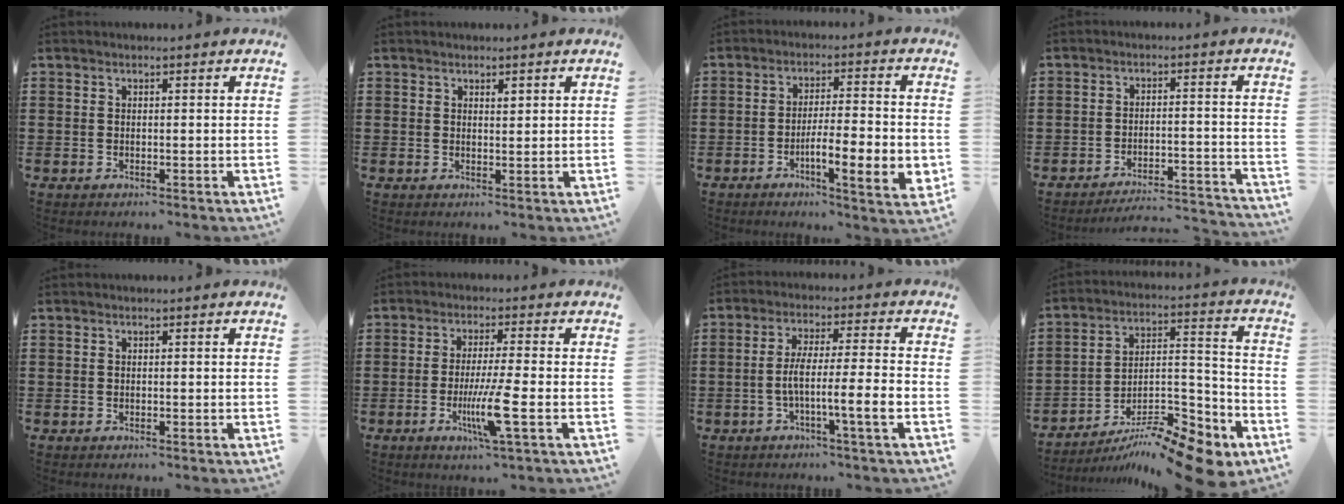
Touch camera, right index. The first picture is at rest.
{"total": 1.0, "force": [0.8, 0.4, 0.4], "torque": [-0.009, 0.002, 0.015]}
{"total": 8.2, "force": [-2.9, 1.5, 7.5], "torque": [-0.121, -0.006, -0.051]}
{"total": 4.0, "force": [-3.9, 0.3, 0.9], "torque": [-0.020, -0.001, -0.082]}
{"total": 0.0}
{"total": 7.9, "force": [-2.4, 0.2, 7.5], "torque": [-0.143, -0.022, -0.045]}
{"total": 7.3, "force": [-2.4, 0.1, 6.9], "torque": [-0.125, -0.006, -0.049]}
{"total": 11.5, "force": [-9.5, 2.9, 5.8], "torque": [-0.078, 0.035, -0.179]}